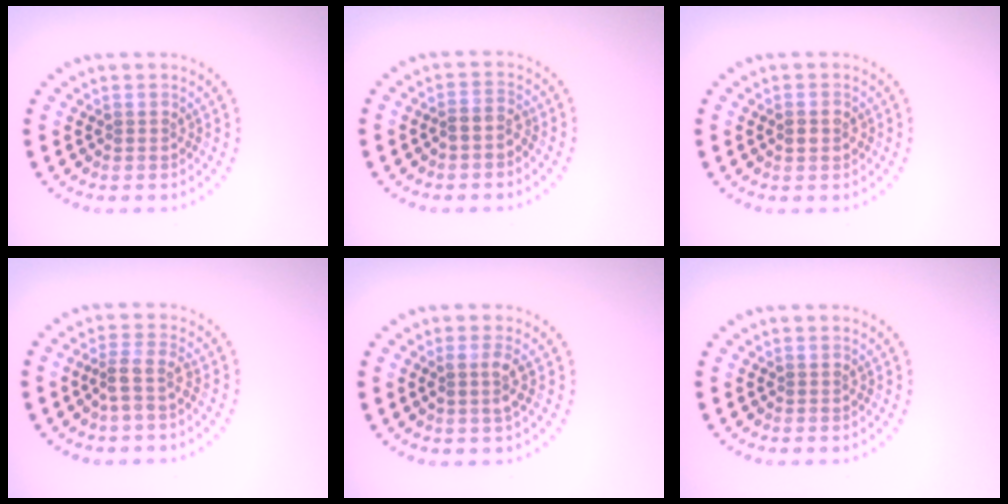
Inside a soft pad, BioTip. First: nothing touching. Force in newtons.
{"total": 1.2, "press": 0.8, "slide": 0.8}
{"total": 1.7, "press": 1.7, "slide": 0.1}
{"total": 2.2, "press": 1.6, "slide": 1.5}
{"total": 1.4, "press": 1.2, "slide": 0.6}
{"total": 0.0}